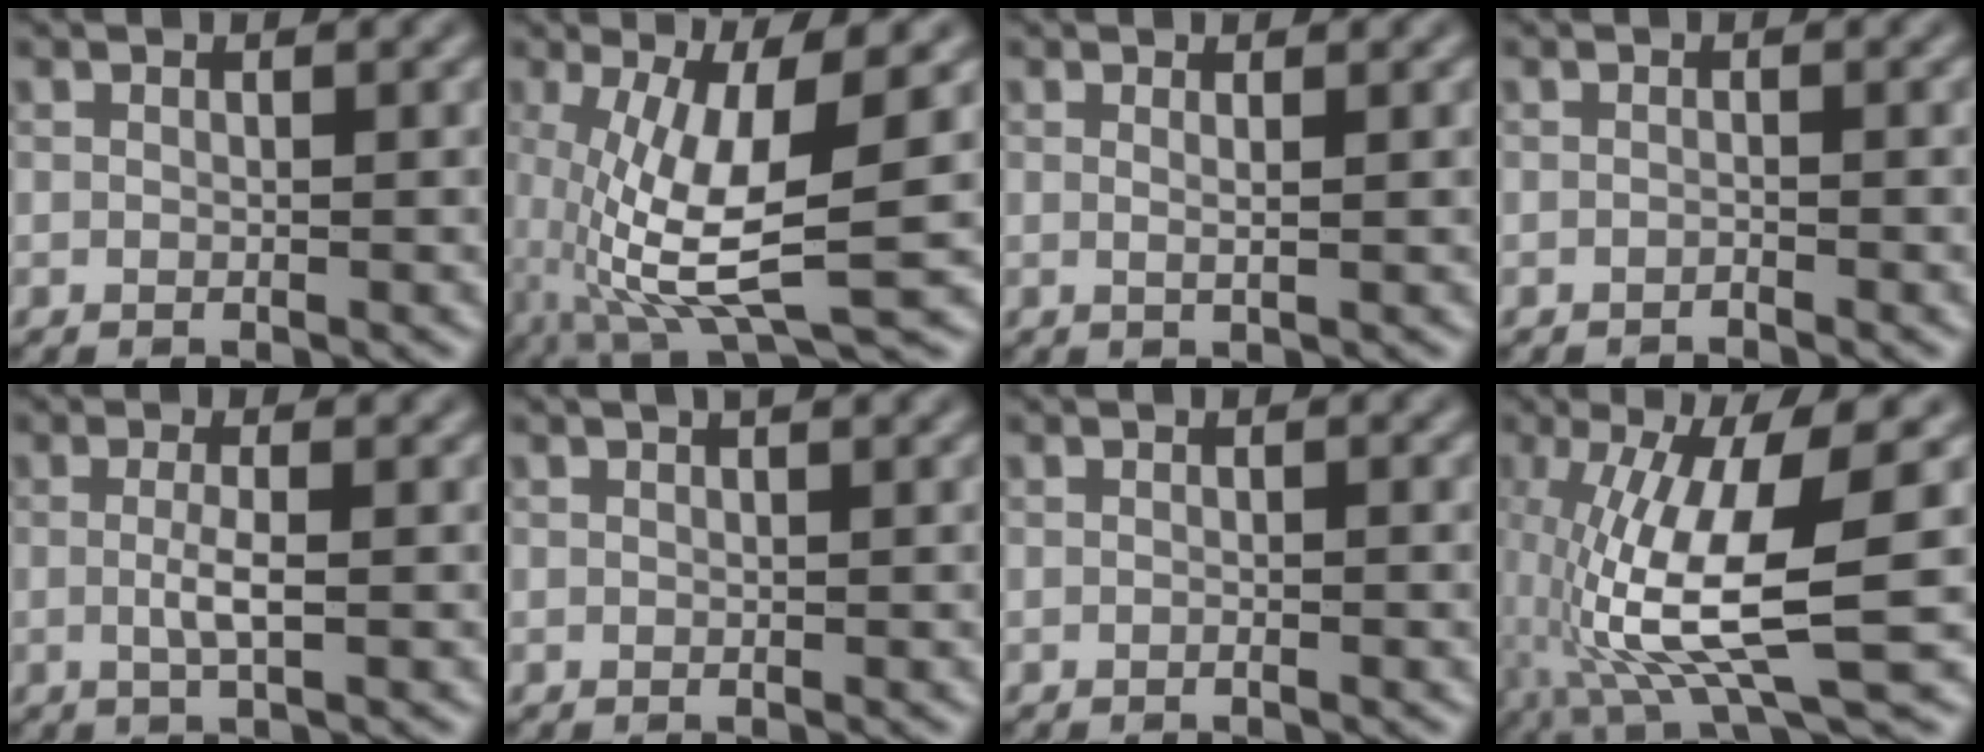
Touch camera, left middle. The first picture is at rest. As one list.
[{"total": 9.0, "force": [-0.9, 2.6, 8.6], "torque": [-0.177, -0.011, -0.011]}, {"total": 1.1, "force": [0.4, 0.4, 1.0], "torque": [-0.012, -0.001, -0.003]}, {"total": 0.6, "force": [-0.5, 0.0, 0.2], "torque": [-0.003, 0.002, -0.012]}, {"total": 2.0, "force": [-0.1, 0.3, 2.0], "torque": [-0.042, -0.003, -0.005]}, {"total": 1.0, "force": [0.6, 0.3, 0.7], "torque": [-0.009, 0.002, 0.003]}, {"total": 0.6, "force": [-0.3, 0.1, 0.5], "torque": [-0.009, -0.001, -0.005]}, {"total": 10.6, "force": [-1.6, 2.6, 10.1], "torque": [-0.199, -0.004, -0.026]}]